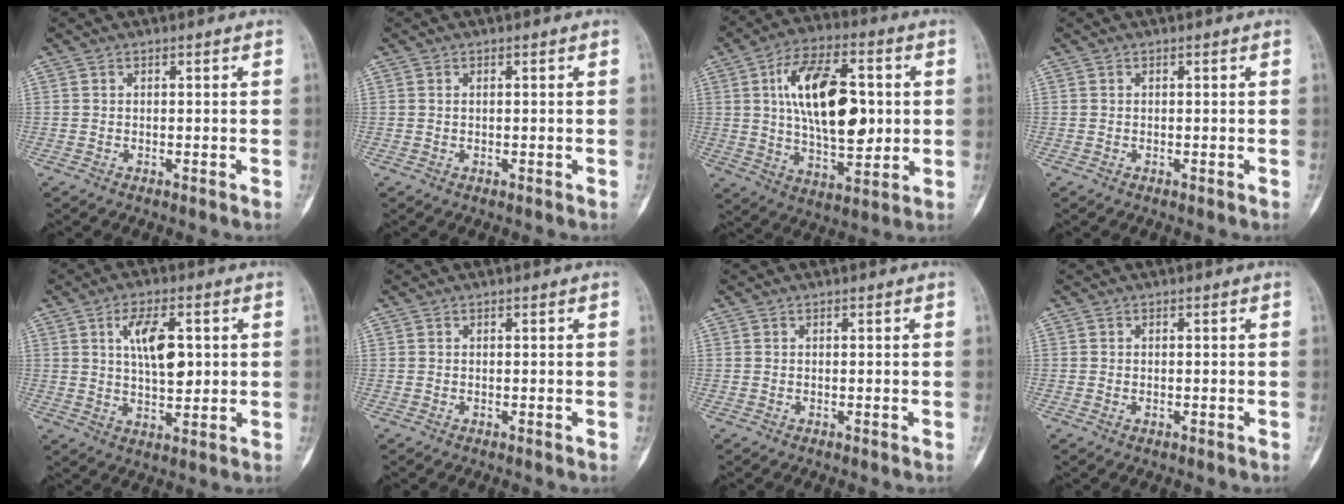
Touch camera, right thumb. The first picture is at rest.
{"total": 0.0}
{"total": 19.6, "force": [2.7, 10.1, 16.6], "torque": [-0.248, -0.004, 0.046]}
{"total": 0.0}
{"total": 9.2, "force": [2.2, 4.3, 7.9], "torque": [-0.119, -0.008, 0.038]}
{"total": 0.0}
{"total": 0.0}
{"total": 0.5, "force": [-0.2, 0.3, 0.4], "torque": [-0.007, 0.006, -0.001]}